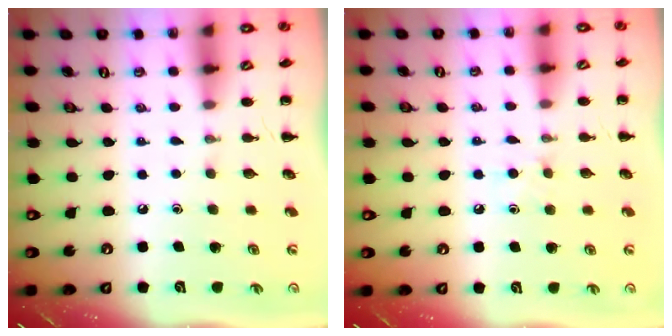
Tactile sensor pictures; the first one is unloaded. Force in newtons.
{"total": 4.7, "press": 4.4, "slide": 1.5}